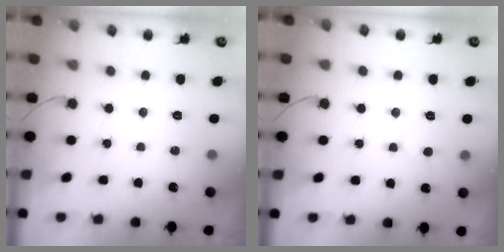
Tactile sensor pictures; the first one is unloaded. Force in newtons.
{"total": 2.5, "press": 2.5, "slide": 0.2}